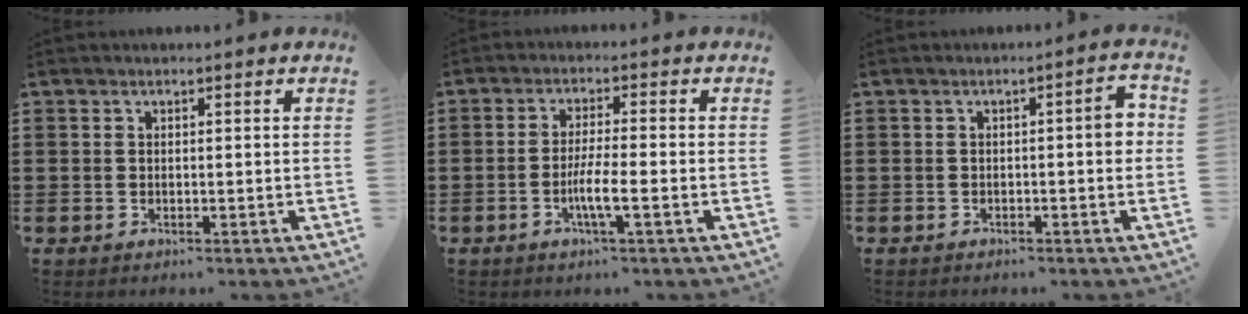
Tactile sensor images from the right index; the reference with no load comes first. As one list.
[{"total": 4.7, "force": [-1.8, 0.2, 4.4], "torque": [-0.090, -0.011, -0.036]}, {"total": 3.2, "force": [-0.3, 0.5, 3.1], "torque": [-0.046, 0.000, -0.008]}]